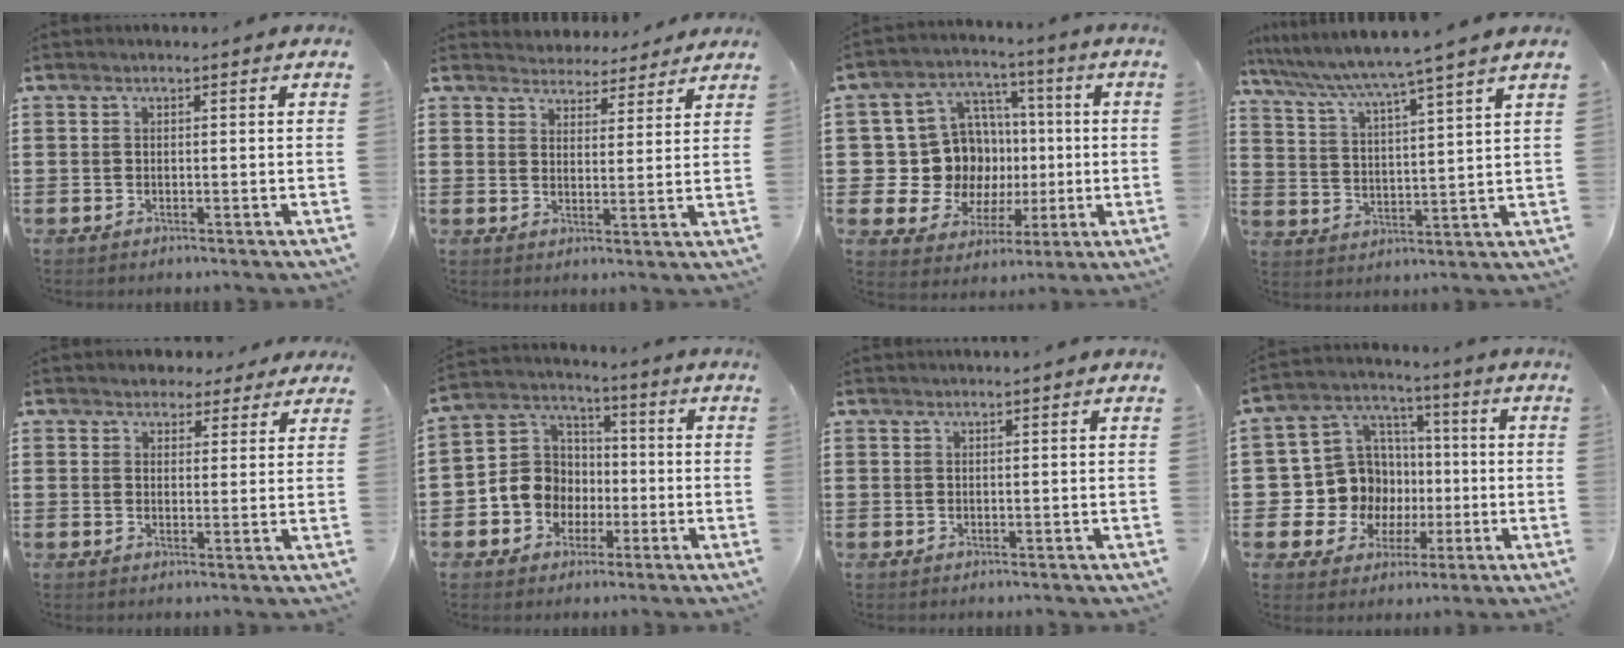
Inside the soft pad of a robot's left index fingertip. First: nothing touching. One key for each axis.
{"total": 4.0, "fx": 3.9, "fy": 0.9, "fz": -0.3, "tx": -0.012, "ty": -0.016, "tz": 0.070}
{"total": 12.8, "fx": 0.9, "fy": 11.9, "fz": 4.6, "tx": -0.120, "ty": 0.002, "tz": 0.031}
{"total": 5.3, "fx": 4.6, "fy": -1.5, "fz": 2.3, "tx": -0.066, "ty": -0.041, "tz": 0.070}
{"total": 3.3, "fx": 2.9, "fy": 1.5, "fz": 0.2, "tx": -0.014, "ty": 0.001, "tz": 0.056}
{"total": 7.9, "fx": -1.6, "fy": 7.5, "fz": 1.8, "tx": -0.079, "ty": 0.011, "tz": -0.033}
{"total": 0.6, "fx": 0.6, "fy": -0.2, "fz": 0.3, "tx": -0.005, "ty": -0.002, "tz": 0.011}
{"total": 11.1, "fx": -0.5, "fy": 10.7, "fz": 2.7, "tx": -0.102, "ty": -0.001, "tz": 0.002}